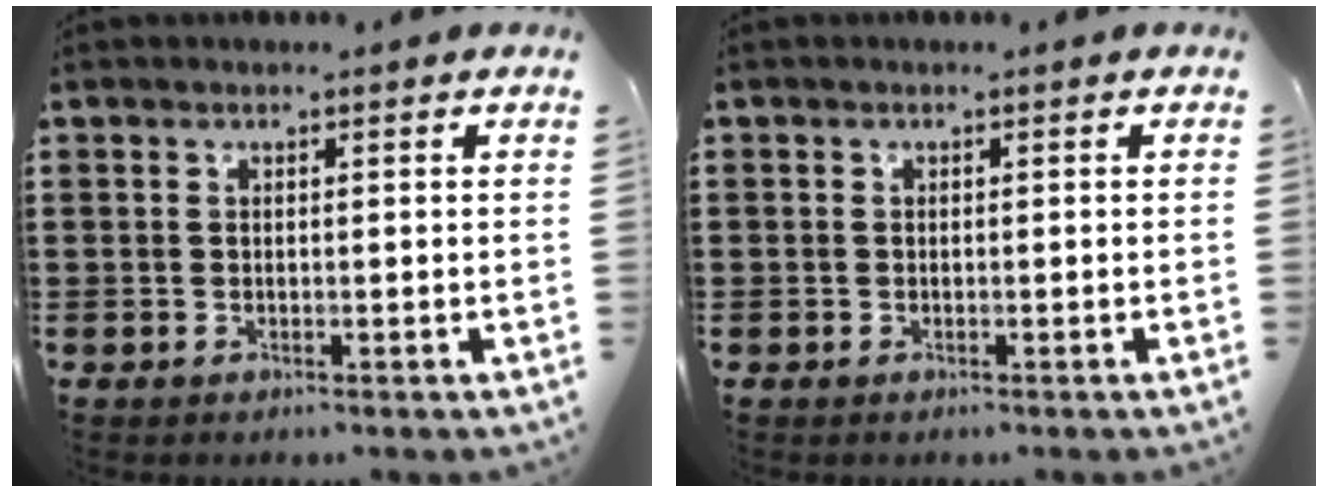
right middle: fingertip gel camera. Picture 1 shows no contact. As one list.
[{"total": 0.6, "force": [-0.2, 0.6, 0.1], "torque": [-0.003, 0.003, -0.004]}]